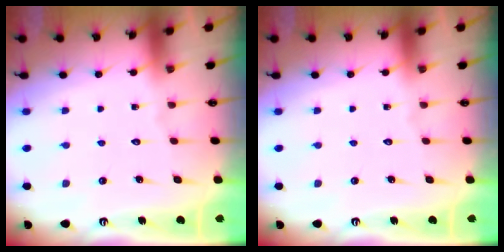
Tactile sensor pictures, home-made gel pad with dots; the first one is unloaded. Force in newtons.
{"total": 0.0}